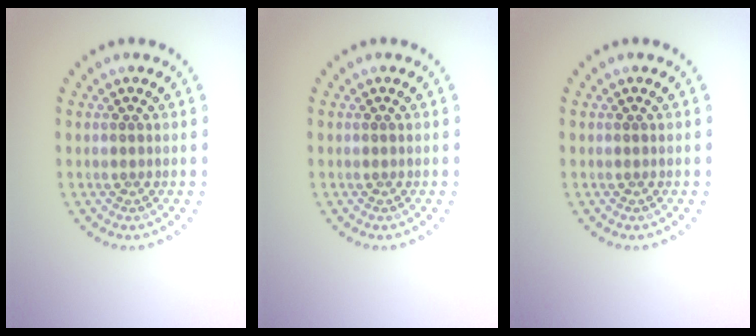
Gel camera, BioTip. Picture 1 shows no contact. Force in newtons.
{"total": 0.0}
{"total": 0.0}